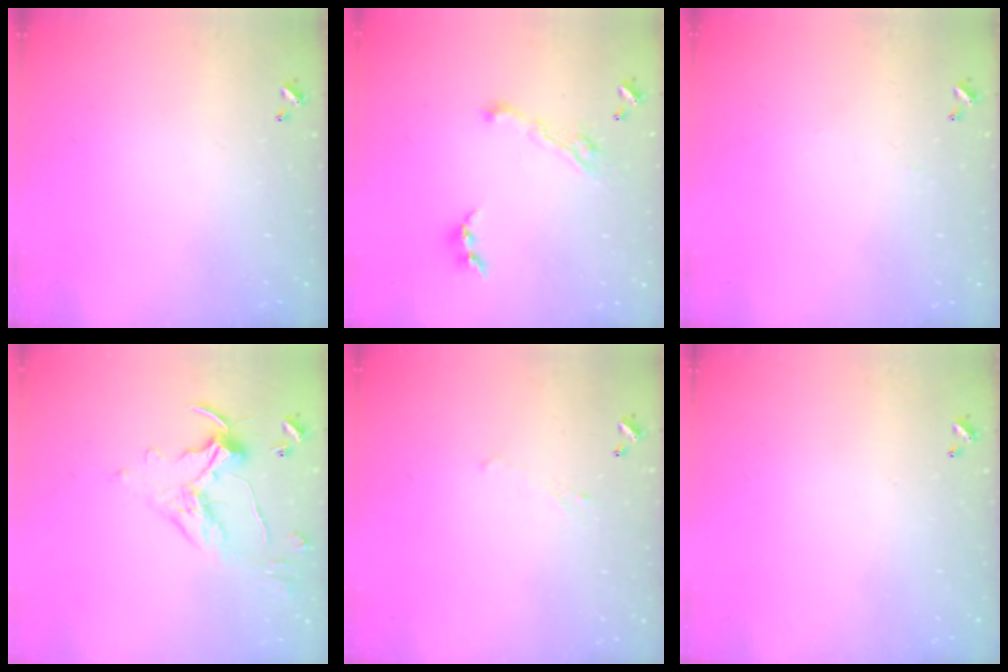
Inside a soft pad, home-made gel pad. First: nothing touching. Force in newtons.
{"total": 5.0, "press": 5.0, "slide": 0.8}
{"total": 2.2, "press": 2.2, "slide": 0.4}
{"total": 1.1, "press": 1.1, "slide": 0.1}
{"total": 0.8, "press": 0.6, "slide": 0.6}
{"total": 0.0}